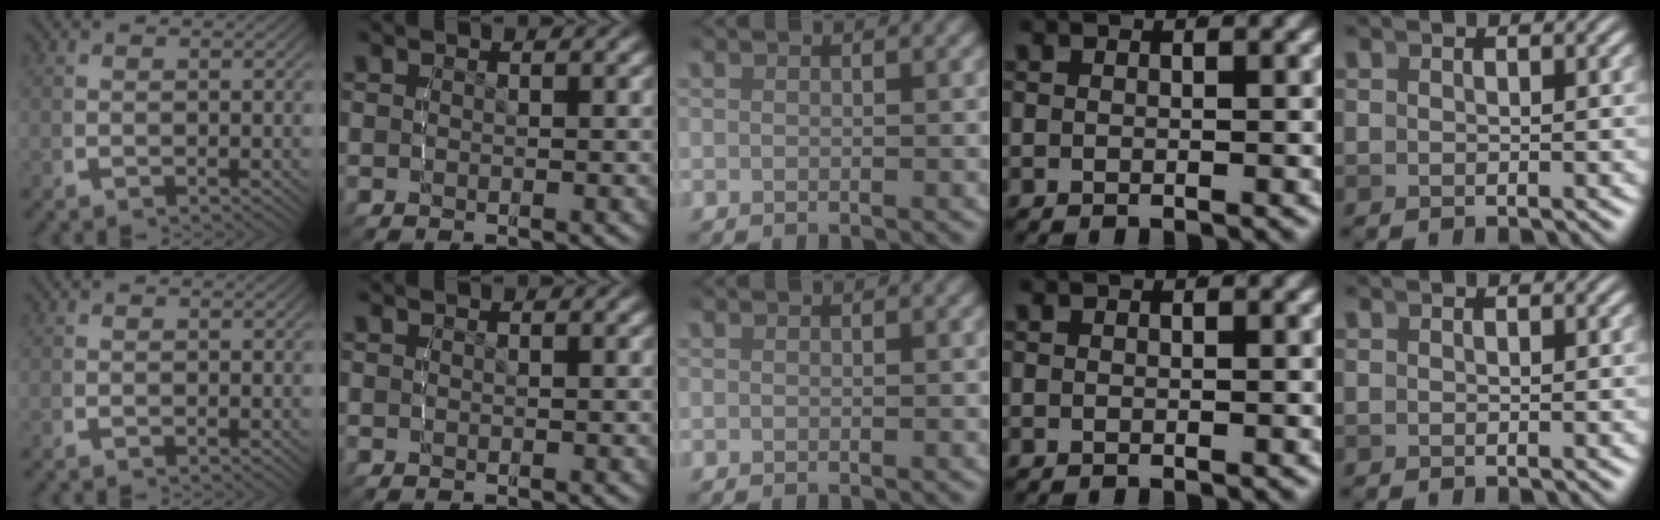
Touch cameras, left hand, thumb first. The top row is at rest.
{}